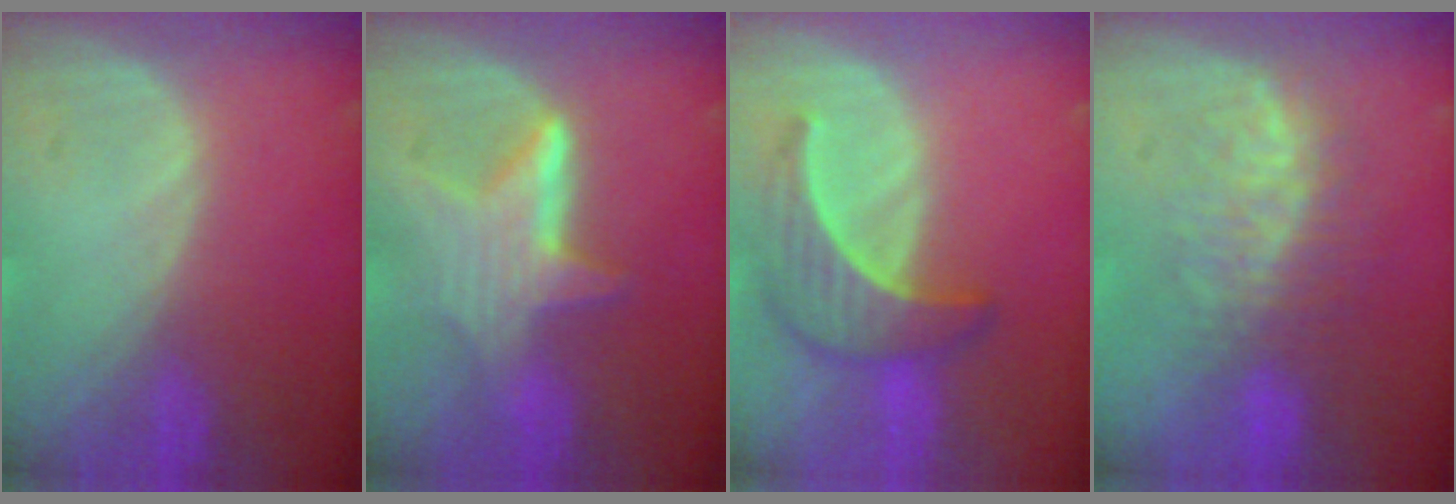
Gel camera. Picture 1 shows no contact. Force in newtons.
{"total": 6.4, "press": 6.0, "slide": 2.2}
{"total": 6.3, "press": 6.1, "slide": 1.6}
{"total": 7.7, "press": 7.1, "slide": 3.0}